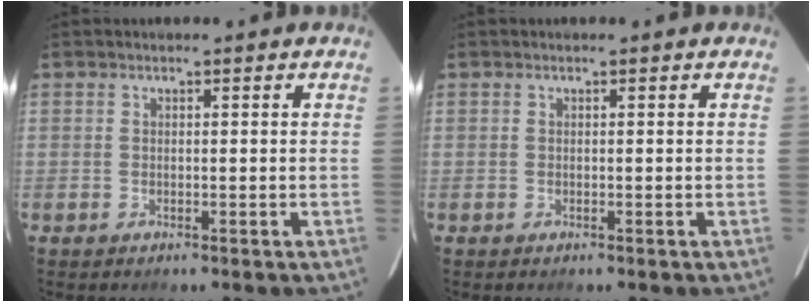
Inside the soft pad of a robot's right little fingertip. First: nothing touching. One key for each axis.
{"total": 0.0}